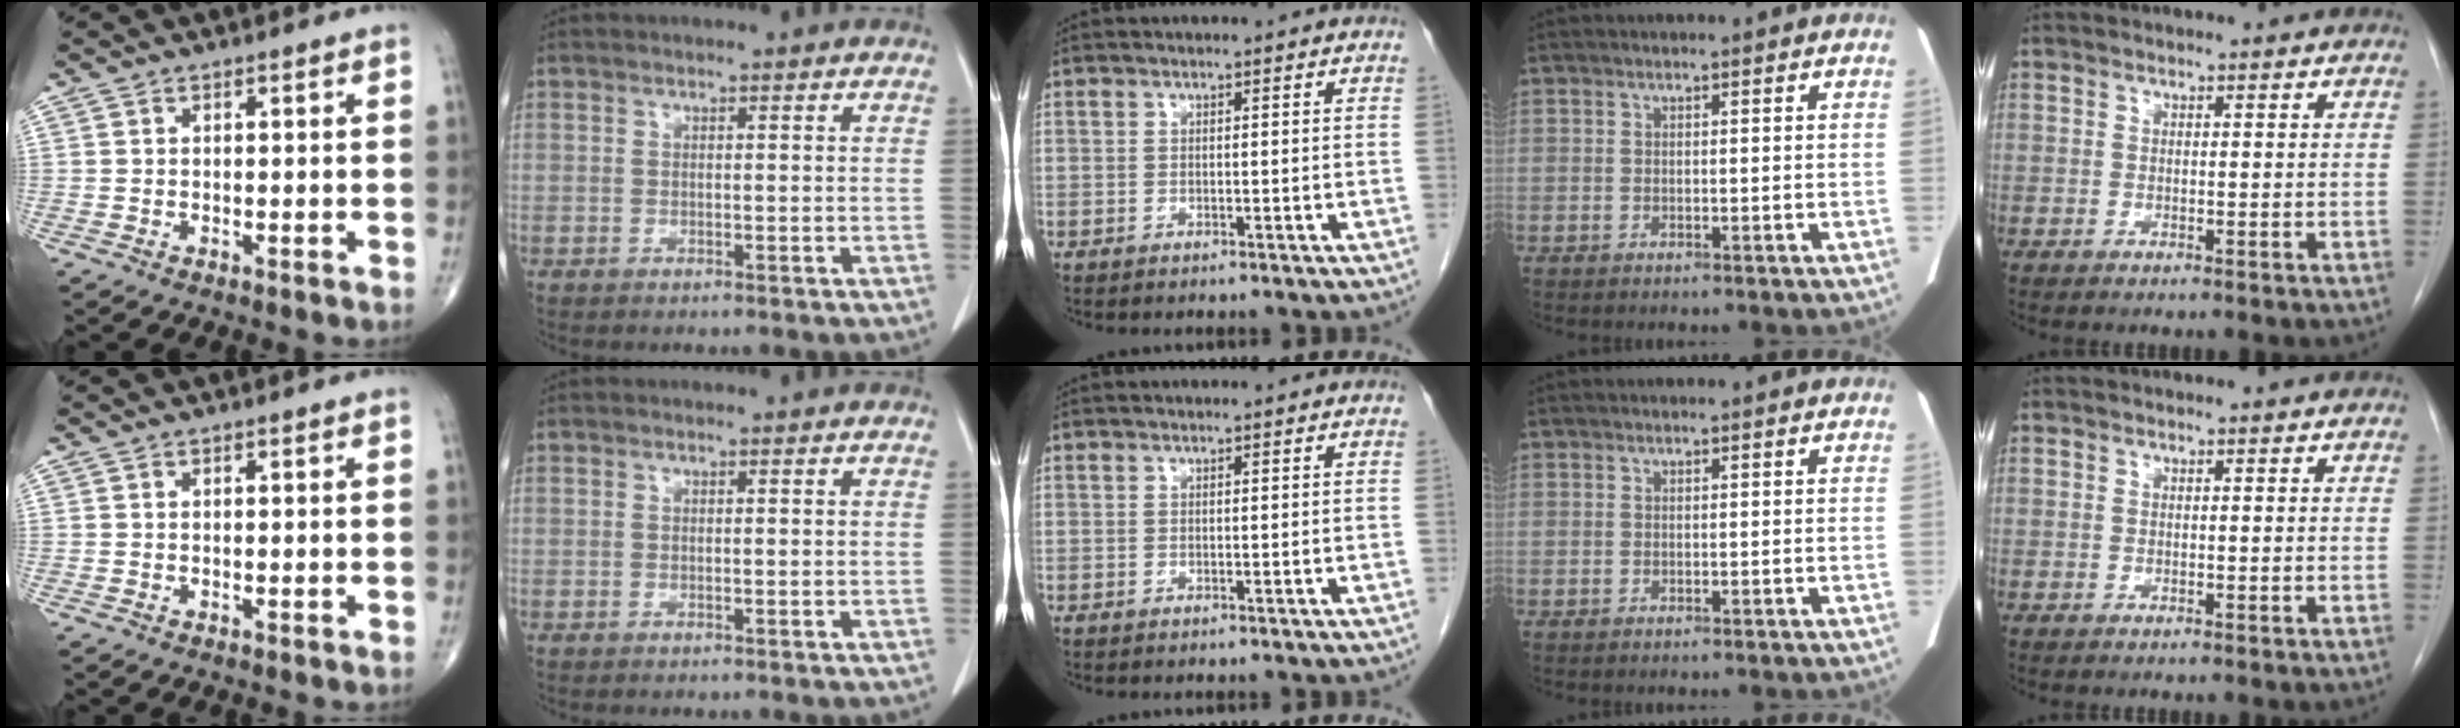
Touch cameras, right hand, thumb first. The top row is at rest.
{}